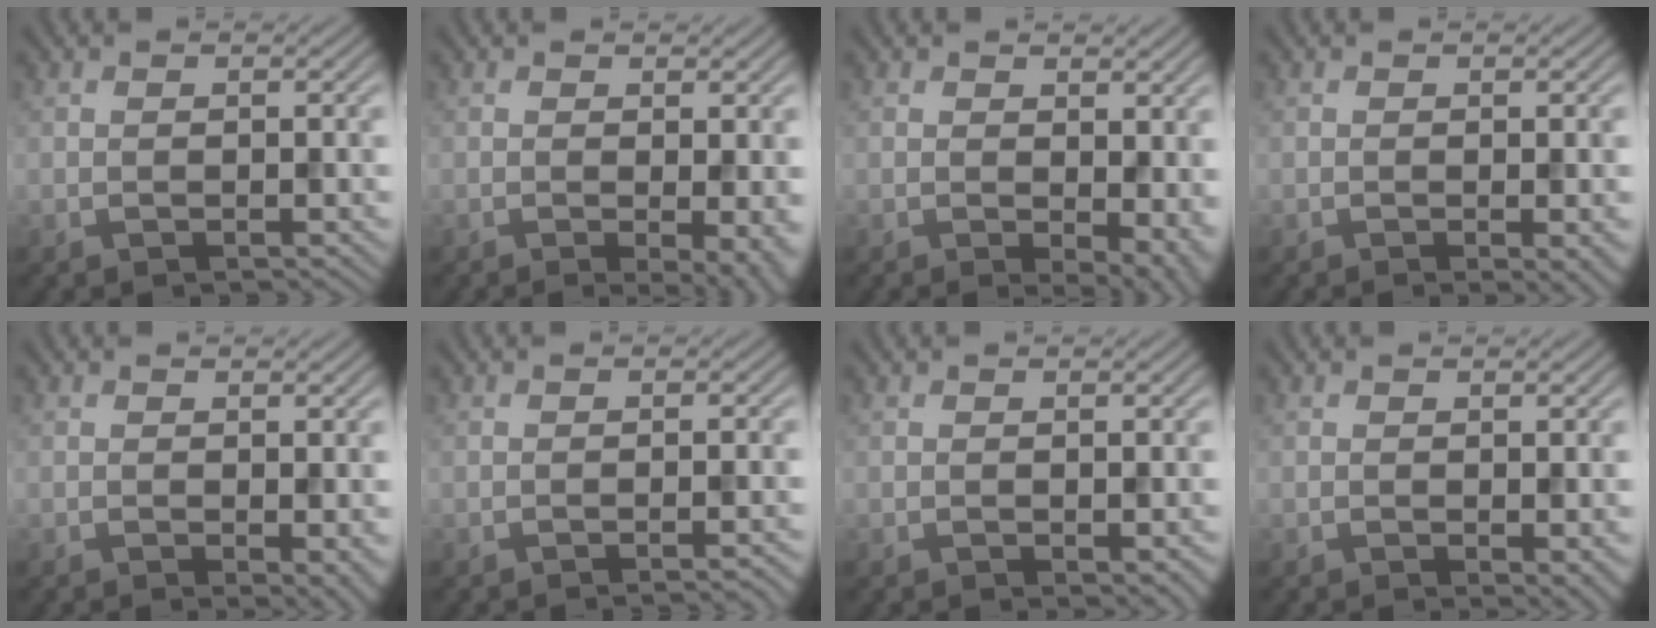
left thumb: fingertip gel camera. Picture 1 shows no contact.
{"total": 3.7, "force": [-0.5, 0.8, 3.6], "torque": [-0.051, -0.011, -0.006]}
{"total": 4.7, "force": [0.2, 2.1, 4.2], "torque": [-0.058, -0.011, 0.009]}
{"total": 2.2, "force": [-0.5, 0.4, 2.1], "torque": [-0.029, -0.003, -0.010]}
{"total": 2.1, "force": [-0.3, 0.5, 2.1], "torque": [-0.028, -0.008, -0.004]}
{"total": 1.6, "force": [-0.9, 0.3, 1.3], "torque": [-0.006, 0.001, -0.021]}
{"total": 1.1, "force": [-0.3, 0.5, 0.9], "torque": [-0.014, -0.007, -0.002]}
{"total": 1.8, "force": [-0.3, 0.6, 1.7], "torque": [-0.023, -0.009, -0.003]}